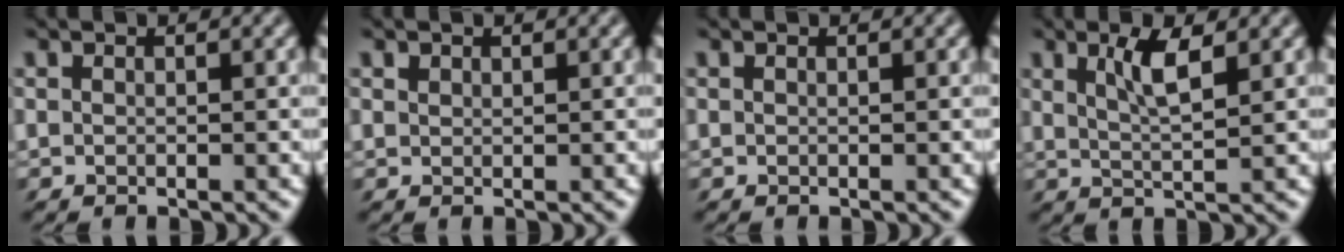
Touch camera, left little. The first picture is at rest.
{"total": 0.6, "force": [0.4, 0.3, 0.3], "torque": [-0.008, 0.001, 0.007]}
{"total": 0.0}
{"total": 2.6, "force": [1.2, 0.0, 2.3], "torque": [-0.043, 0.000, 0.020]}